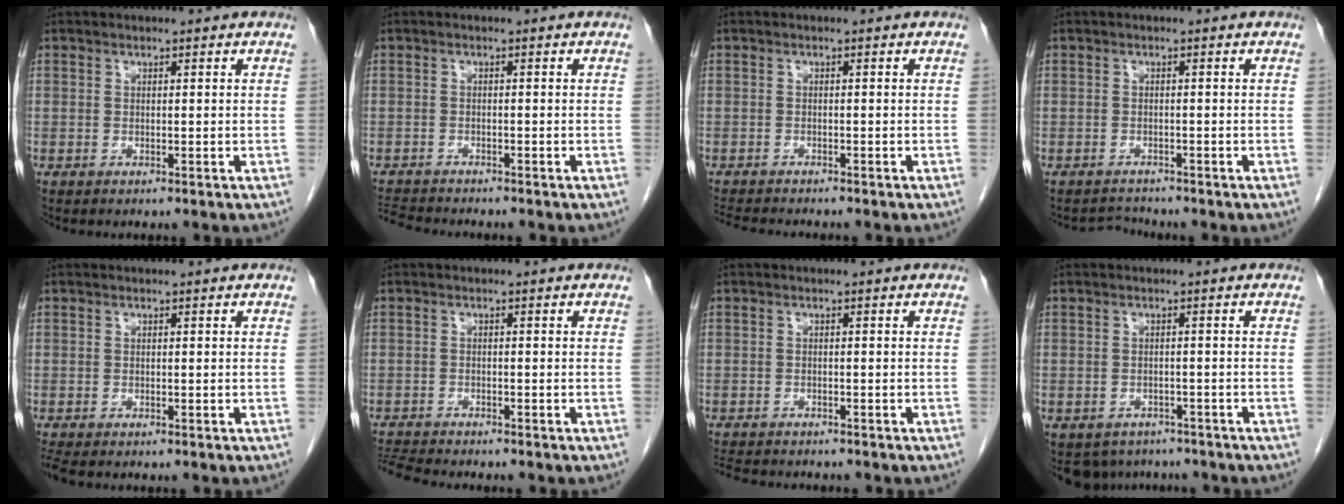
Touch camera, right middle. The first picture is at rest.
{"total": 4.7, "force": [-4.6, 0.2, 1.0], "torque": [-0.021, -0.017, -0.079]}
{"total": 5.4, "force": [-5.0, 0.6, 1.9], "torque": [-0.030, -0.014, -0.080]}
{"total": 1.6, "force": [-1.5, 0.1, -0.7], "torque": [0.007, -0.011, -0.022]}
{"total": 1.4, "force": [-1.2, 0.3, 0.6], "torque": [-0.014, -0.006, -0.022]}
{"total": 4.9, "force": [-4.7, -0.3, 1.1], "torque": [-0.026, -0.019, -0.082]}
{"total": 6.6, "force": [-6.0, 1.6, 2.3], "torque": [-0.037, -0.008, -0.089]}
{"total": 5.8, "force": [-4.9, 3.1, 0.4], "torque": [0.003, 0.003, -0.061]}